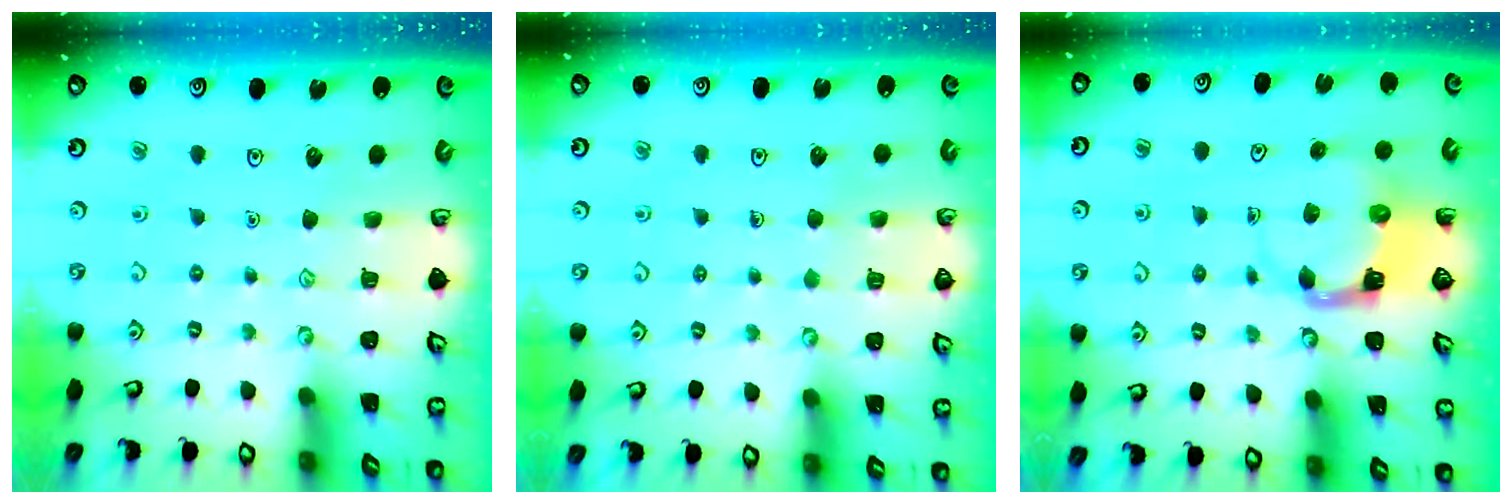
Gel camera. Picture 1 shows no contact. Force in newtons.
{"total": 3.5, "press": 3.5, "slide": 0.3}
{"total": 4.0, "press": 3.9, "slide": 0.6}